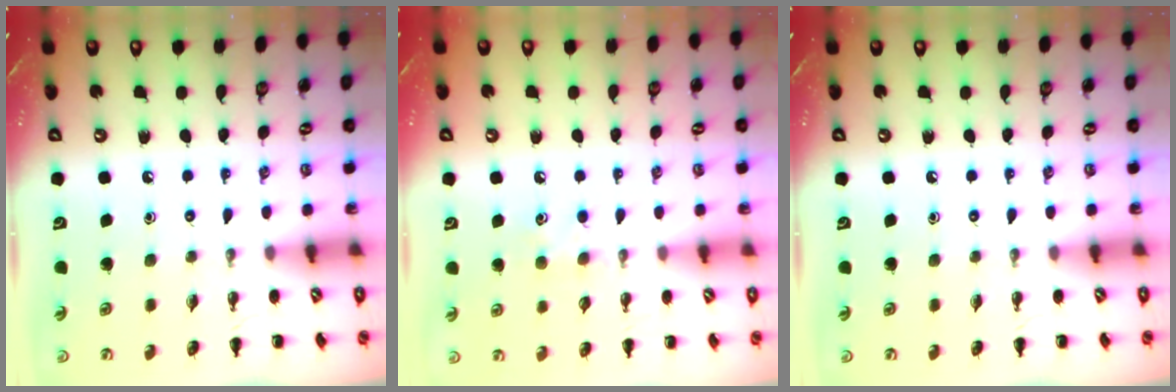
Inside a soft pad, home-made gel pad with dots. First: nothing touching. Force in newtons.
{"total": 6.7, "press": 6.6, "slide": 1.6}
{"total": 0.0}